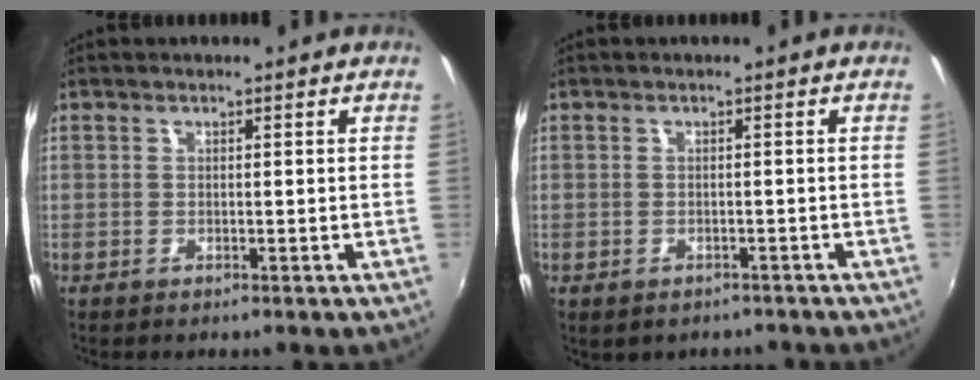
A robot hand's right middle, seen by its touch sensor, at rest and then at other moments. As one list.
[{"total": 3.4, "force": [-2.4, 1.9, 1.3], "torque": [-0.031, -0.016, -0.029]}]